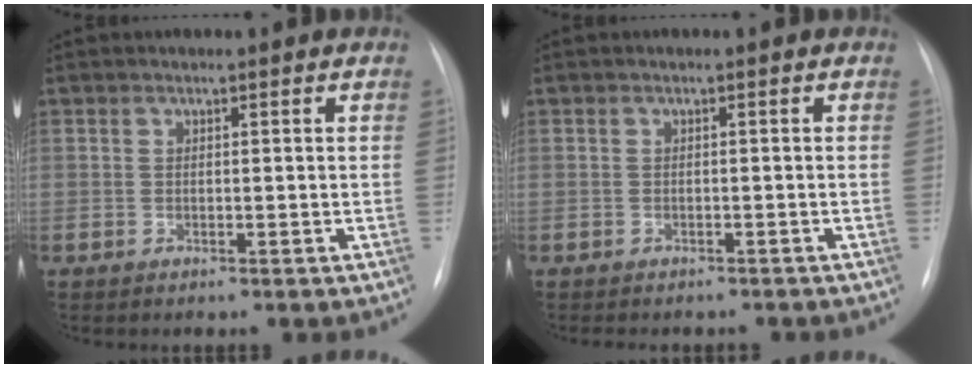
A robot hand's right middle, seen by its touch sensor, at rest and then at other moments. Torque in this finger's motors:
{"motor_torque": [0.49, -0.52, -0.03, -0.02]}